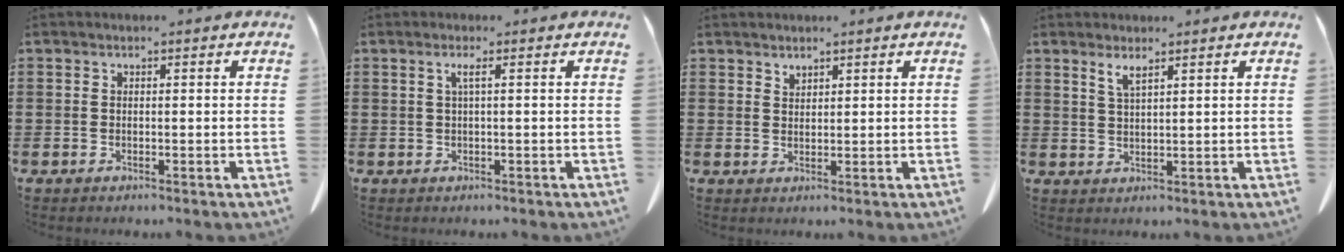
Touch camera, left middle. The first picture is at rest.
{"total": 1.5, "force": [0.4, -0.1, 1.4], "torque": [-0.029, -0.001, 0.006]}
{"total": 1.5, "force": [1.5, 0.3, 0.1], "torque": [-0.004, -0.002, 0.029]}
{"total": 2.5, "force": [1.9, 0.2, 1.6], "torque": [-0.037, -0.002, 0.035]}